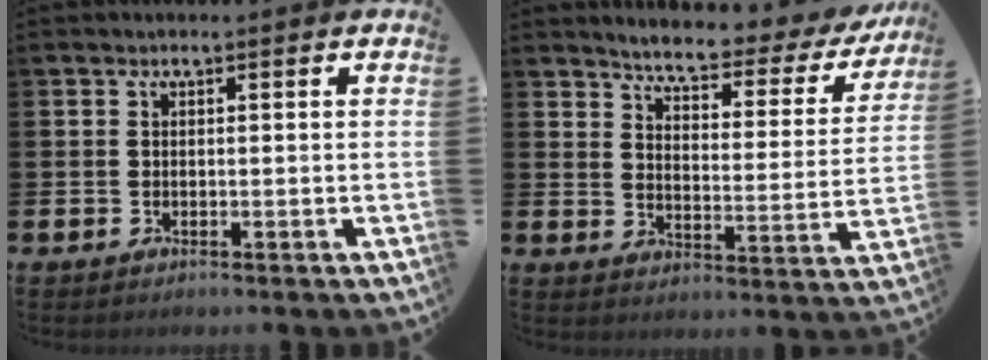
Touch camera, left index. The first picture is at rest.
{"total": 4.7, "force": [4.4, 0.7, 1.5], "torque": [-0.058, -0.036, 0.068]}